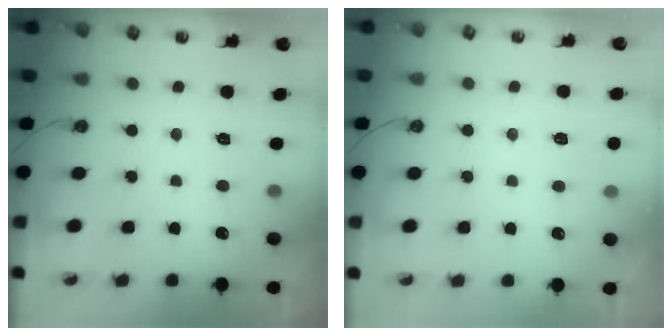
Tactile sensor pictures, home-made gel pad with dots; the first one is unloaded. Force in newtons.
{"total": 2.3, "press": 2.3, "slide": 0.3}